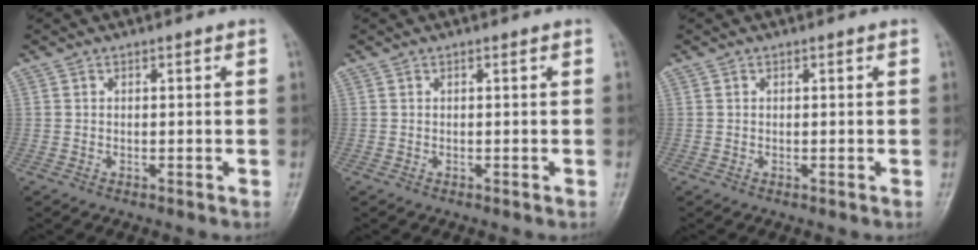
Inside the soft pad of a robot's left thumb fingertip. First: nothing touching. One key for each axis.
{"total": 0.0}
{"total": 0.0}